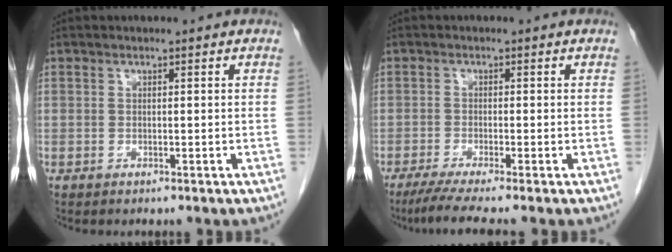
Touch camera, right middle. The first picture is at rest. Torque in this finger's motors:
{"motor_torque": [0.09, -0.07, 0.04, 0.01]}